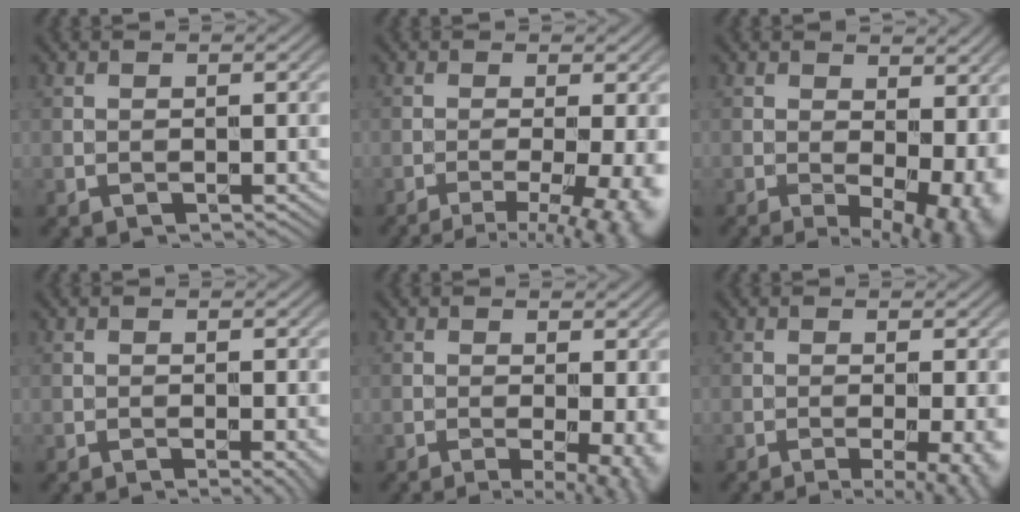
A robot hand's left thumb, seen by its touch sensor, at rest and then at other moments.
{"total": 8.8, "force": [-3.3, 2.5, 7.8], "torque": [-0.089, -0.010, -0.032]}
{"total": 10.7, "force": [-0.3, 5.5, 9.1], "torque": [-0.112, -0.012, 0.022]}
{"total": 1.6, "force": [-0.5, 0.1, 1.6], "torque": [-0.026, -0.005, -0.008]}
{"total": 6.5, "force": [-1.3, 1.8, 6.1], "torque": [-0.079, -0.006, -0.012]}
{"total": 6.0, "force": [-1.8, 1.4, 5.5], "torque": [-0.078, -0.012, -0.018]}